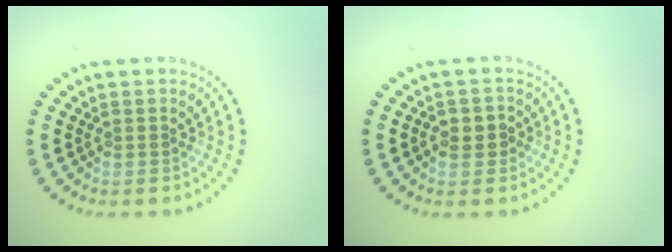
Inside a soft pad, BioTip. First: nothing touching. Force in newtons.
{"total": 2.0, "press": 2.0, "slide": 0.4}